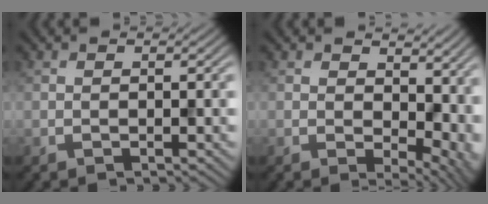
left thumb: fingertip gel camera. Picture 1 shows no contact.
{"total": 8.4, "force": [2.0, 5.2, 6.3], "torque": [-0.092, -0.019, 0.050]}